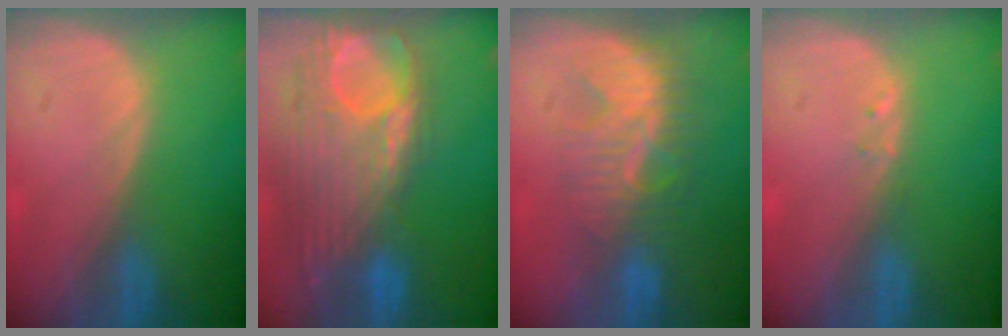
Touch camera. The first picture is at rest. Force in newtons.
{"total": 12.7, "press": 10.6, "slide": 6.9}
{"total": 8.0, "press": 7.8, "slide": 1.9}
{"total": 0.6, "press": 0.6, "slide": 0.1}